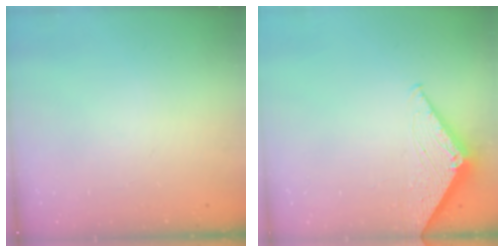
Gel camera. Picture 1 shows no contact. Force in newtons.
{"total": 2.8, "press": 2.8, "slide": 0.2}